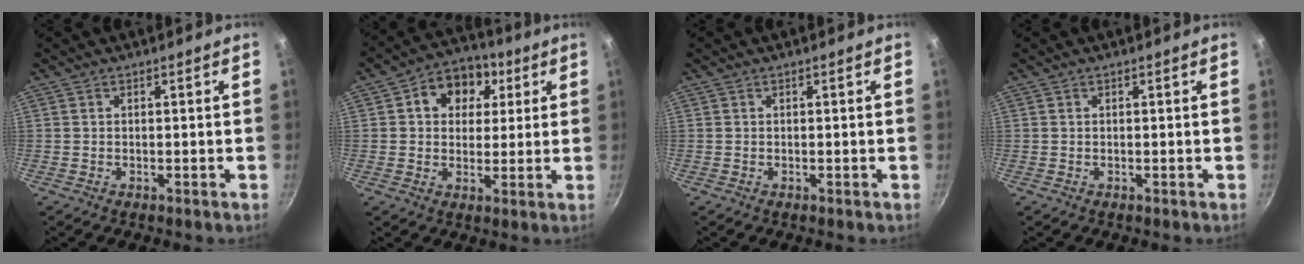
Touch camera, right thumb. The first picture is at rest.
{"total": 11.0, "force": [3.6, 8.8, 5.7], "torque": [-0.046, 0.001, 0.038]}
{"total": 0.0}
{"total": 0.0}